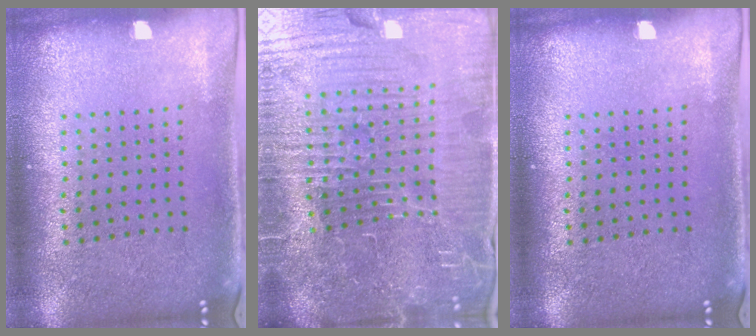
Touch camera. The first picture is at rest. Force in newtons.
{"total": 7.4, "press": 6.6, "slide": 3.5}
{"total": 0.0}